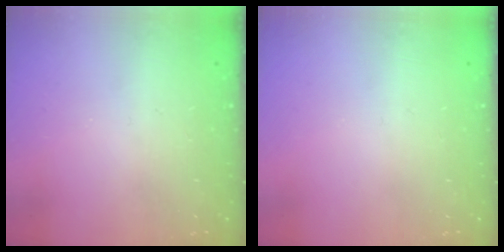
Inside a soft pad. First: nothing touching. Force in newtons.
{"total": 0.0}